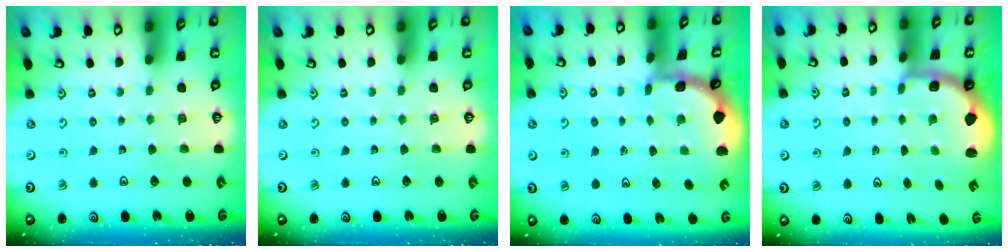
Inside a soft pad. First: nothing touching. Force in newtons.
{"total": 0.0}
{"total": 1.5, "press": 1.5, "slide": 0.1}
{"total": 2.4, "press": 1.2, "slide": 2.1}